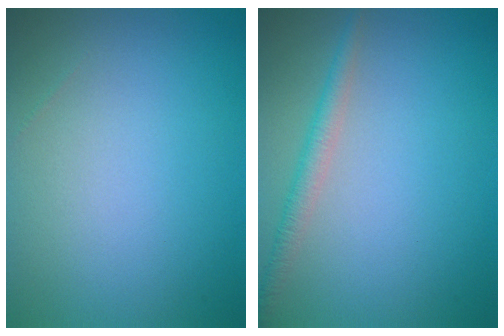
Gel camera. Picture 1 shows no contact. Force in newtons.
{"total": 1.9, "press": 1.9, "slide": 0.0}